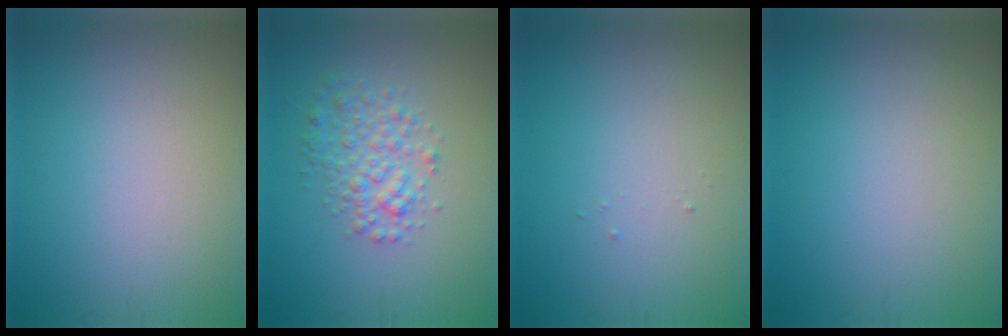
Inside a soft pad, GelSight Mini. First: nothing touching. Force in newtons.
{"total": 3.1, "press": 3.1, "slide": 0.1}
{"total": 0.0}
{"total": 0.0}